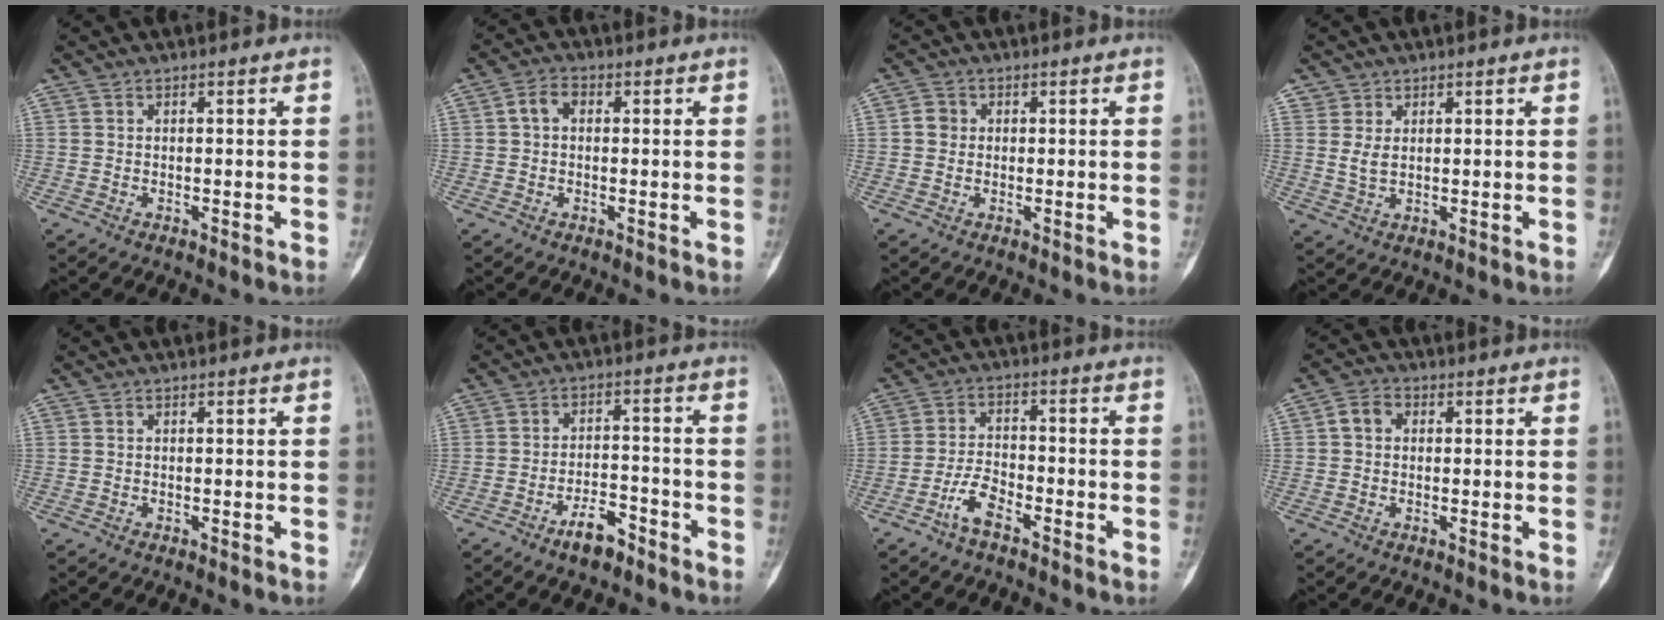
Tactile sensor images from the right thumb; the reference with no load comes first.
{"total": 3.3, "force": [0.4, 2.3, 2.4], "torque": [-0.040, 0.014, 0.002]}
{"total": 2.3, "force": [0.1, 2.1, 0.8], "torque": [-0.004, 0.005, -0.001]}
{"total": 2.8, "force": [1.0, 2.1, 1.5], "torque": [-0.020, -0.008, 0.024]}
{"total": 0.0}
{"total": 6.0, "force": [-4.3, 2.4, 3.4], "torque": [-0.050, 0.032, -0.070]}
{"total": 5.2, "force": [-3.5, 2.0, 3.3], "torque": [-0.065, 0.027, -0.069]}
{"total": 3.3, "force": [0.4, 2.6, 2.0], "torque": [-0.029, 0.012, 0.001]}